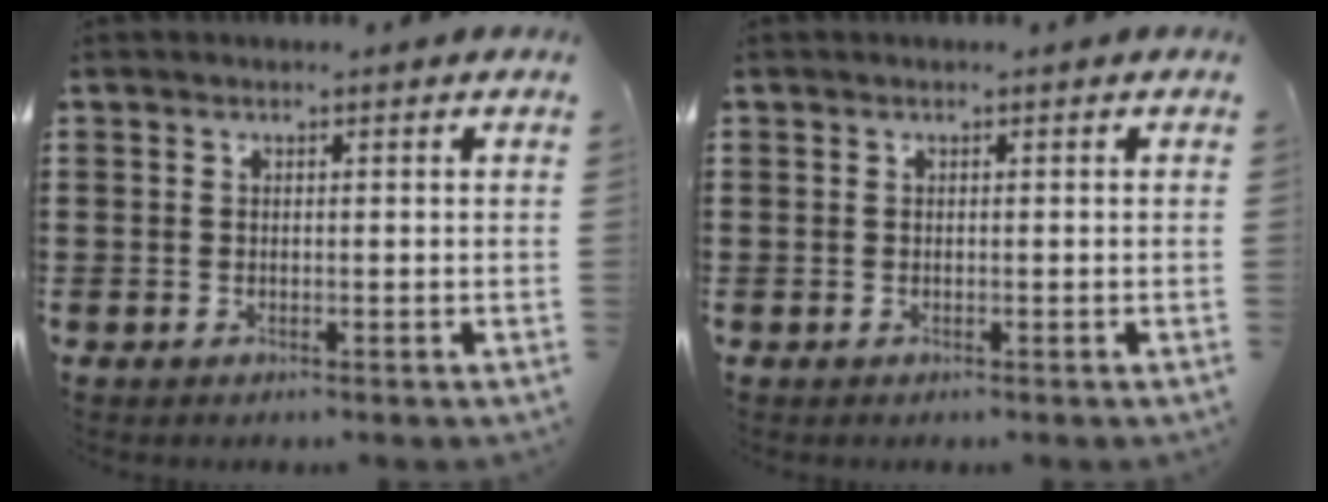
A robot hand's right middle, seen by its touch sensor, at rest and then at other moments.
{"total": 0.0}